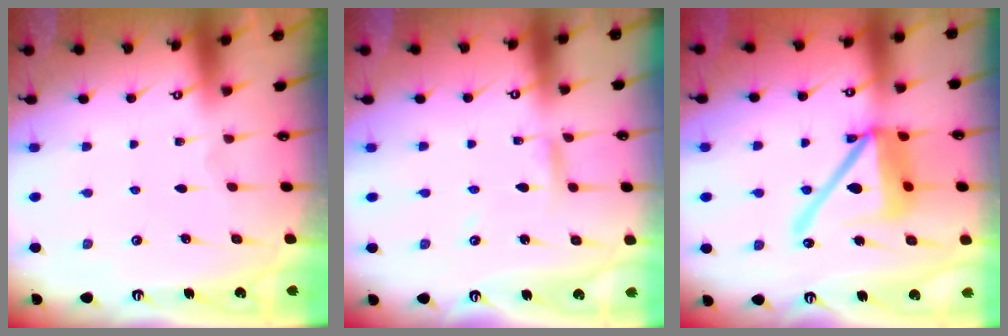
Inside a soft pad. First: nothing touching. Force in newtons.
{"total": 3.2, "press": 3.2, "slide": 0.2}
{"total": 16.6, "press": 16.5, "slide": 1.8}